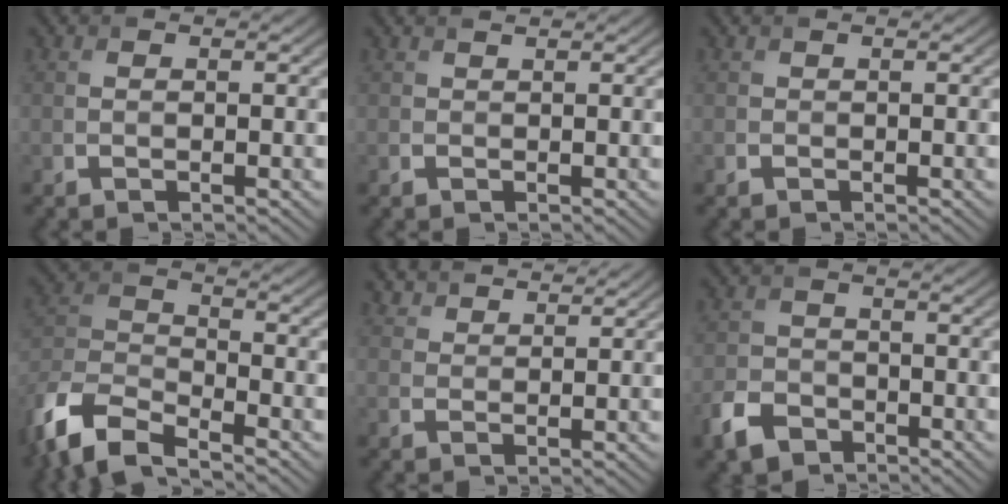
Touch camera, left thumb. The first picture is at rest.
{"total": 0.7, "force": [0.1, -0.2, -0.6], "torque": [0.013, -0.001, 0.001]}
{"total": 0.7, "force": [-0.3, 0.0, -0.6], "torque": [0.014, -0.003, -0.007]}
{"total": 10.5, "force": [-8.3, 3.3, 5.6], "torque": [-0.121, -0.012, -0.183]}
{"total": 3.3, "force": [3.3, 0.6, 0.2], "torque": [-0.010, -0.003, 0.068]}
{"total": 4.3, "force": [-3.2, 2.6, 1.4], "torque": [-0.038, -0.005, -0.073]}